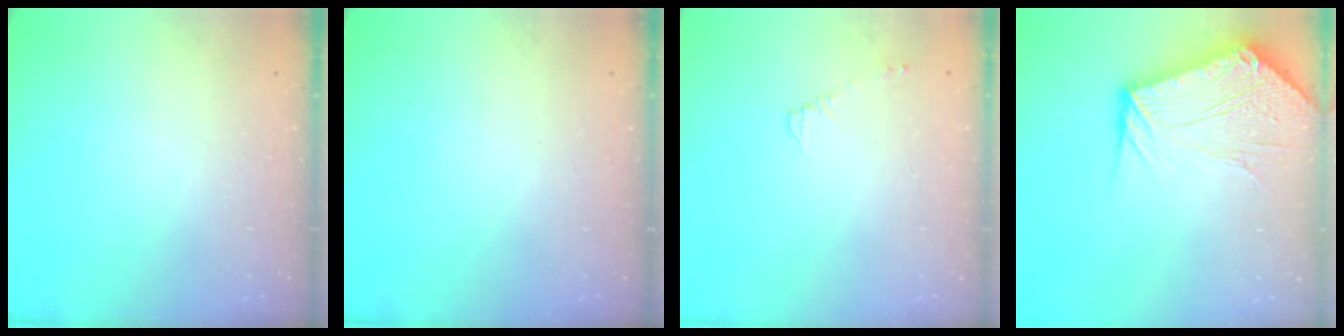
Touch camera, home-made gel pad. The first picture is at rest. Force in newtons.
{"total": 0.0}
{"total": 4.3, "press": 4.3, "slide": 0.6}
{"total": 16.8, "press": 16.7, "slide": 2.1}